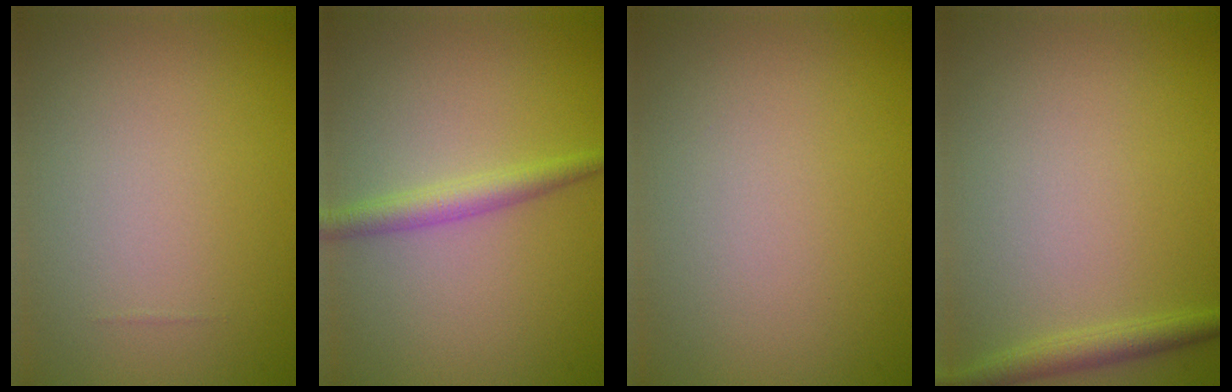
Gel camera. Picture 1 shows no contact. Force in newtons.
{"total": 2.2, "press": 2.2, "slide": 0.1}
{"total": 0.0}
{"total": 1.8, "press": 1.8, "slide": 0.1}